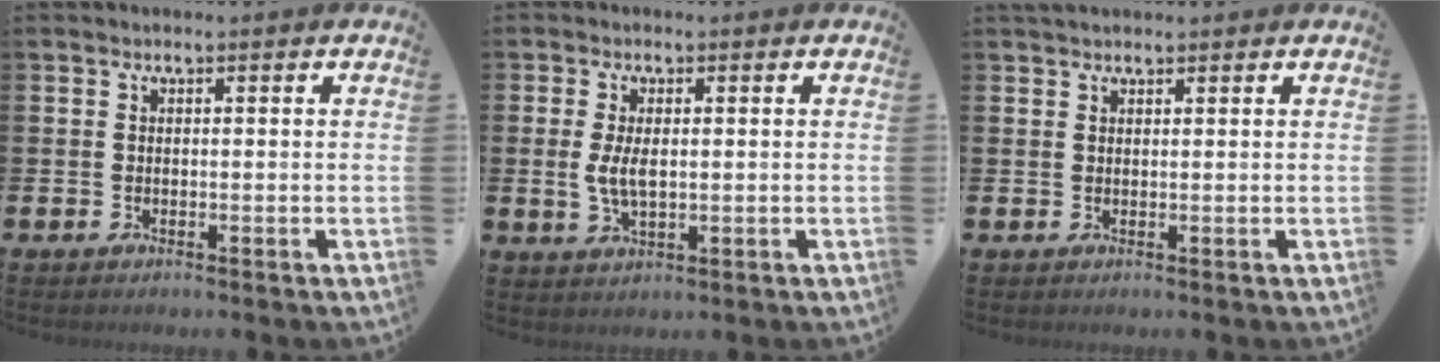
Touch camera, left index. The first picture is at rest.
{"total": 3.9, "force": [0.3, 1.8, 3.4], "torque": [-0.055, 0.001, 0.002]}
{"total": 1.4, "force": [1.3, 0.4, 0.3], "torque": [0.007, -0.001, 0.022]}